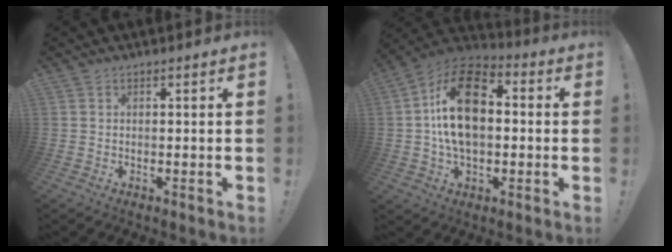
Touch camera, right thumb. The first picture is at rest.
{"total": 19.6, "force": [1.5, 12.2, 15.2], "torque": [-0.264, 0.016, 0.023]}